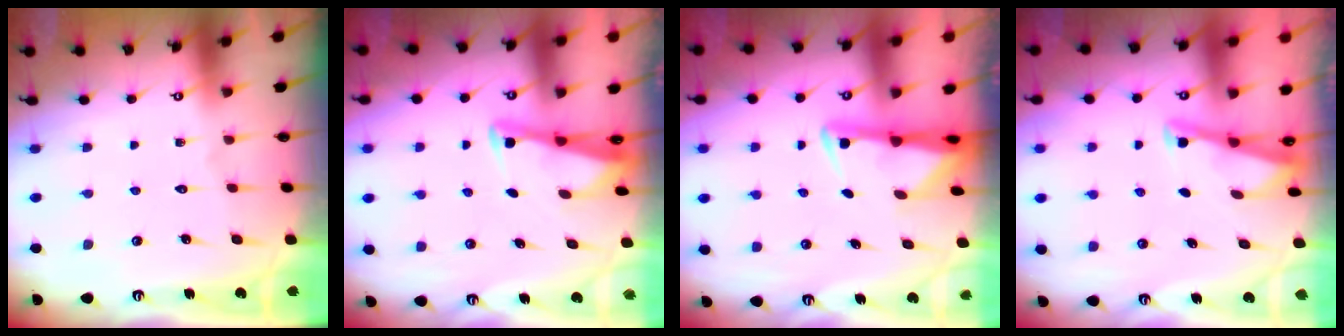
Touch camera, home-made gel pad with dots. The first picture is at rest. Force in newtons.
{"total": 3.0, "press": 2.9, "slide": 0.3}
{"total": 2.9, "press": 2.8, "slide": 0.6}
{"total": 2.9, "press": 2.9, "slide": 0.3}